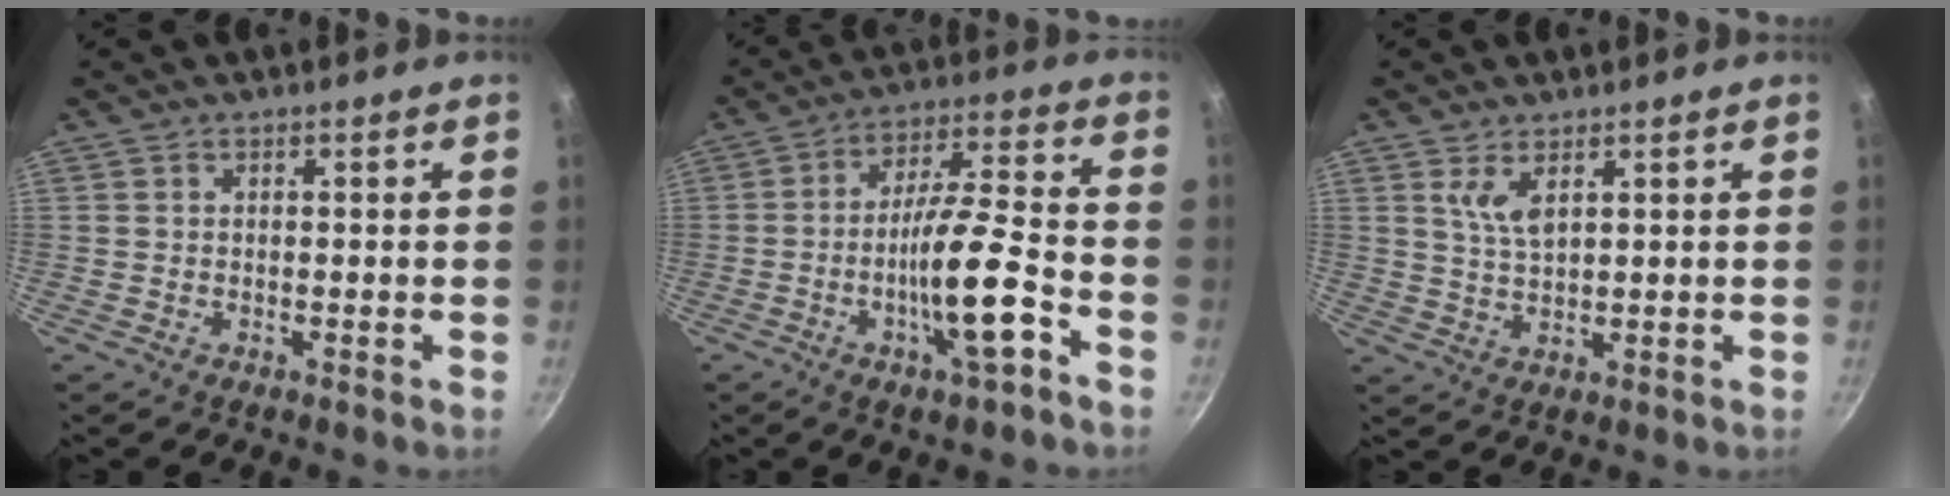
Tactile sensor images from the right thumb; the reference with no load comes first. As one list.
[{"total": 13.7, "force": [-5.4, 2.7, 12.2], "torque": [-0.202, 0.030, -0.097]}, {"total": 4.3, "force": [2.2, 1.8, 3.3], "torque": [-0.060, -0.020, 0.046]}]